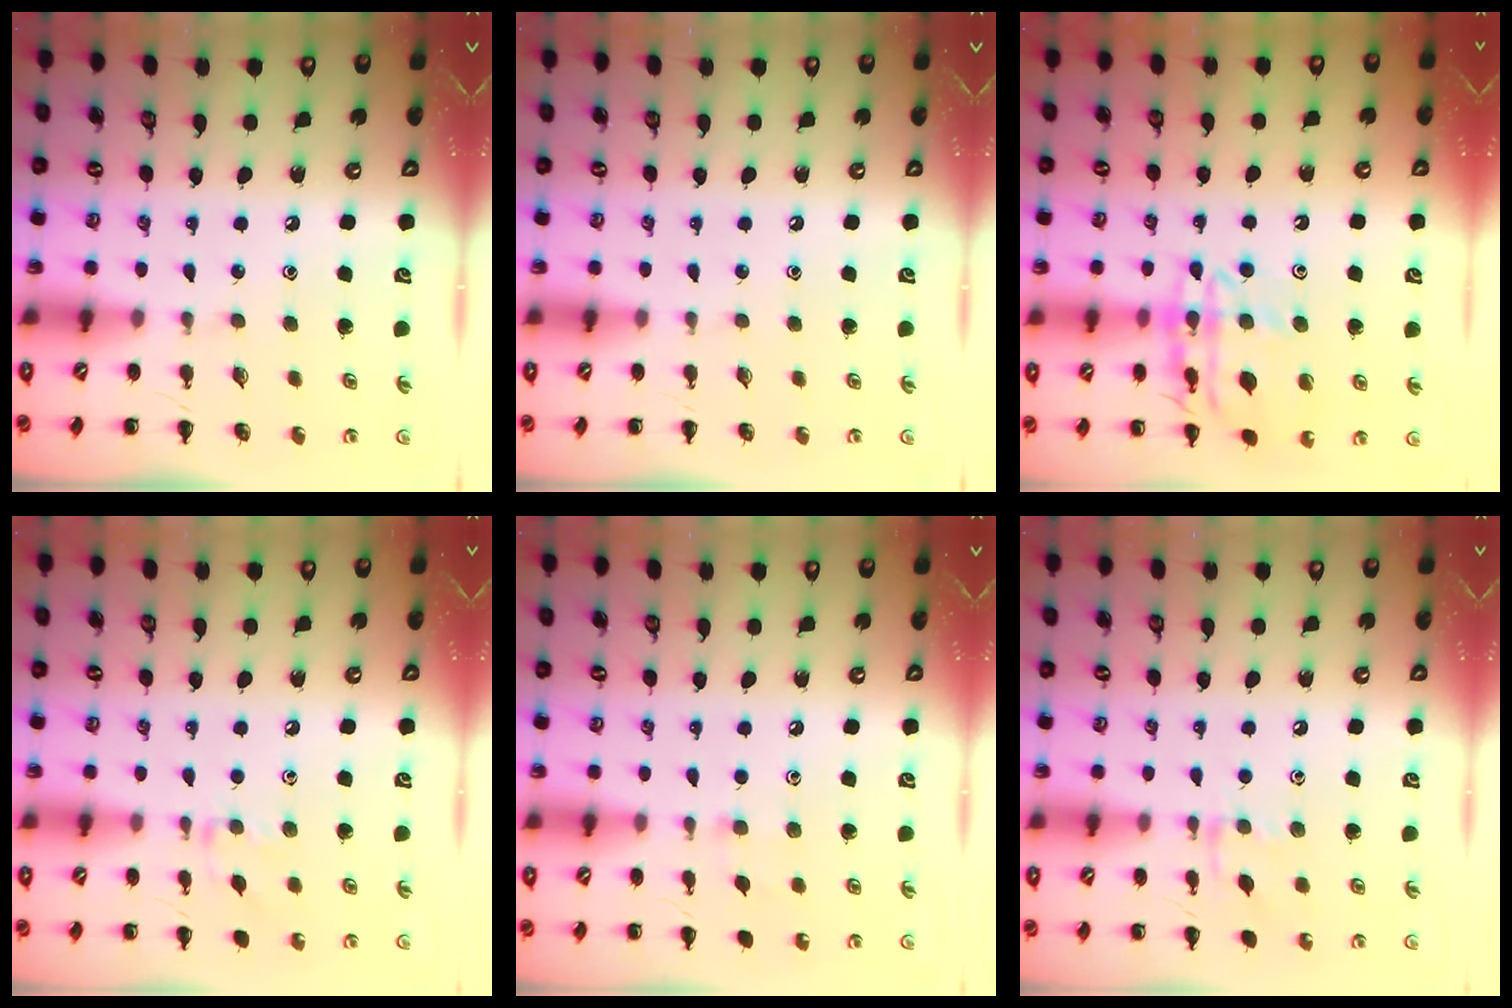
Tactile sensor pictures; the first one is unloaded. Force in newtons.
{"total": 0.0}
{"total": 15.6, "press": 15.5, "slide": 1.5}
{"total": 7.1, "press": 6.9, "slide": 1.5}
{"total": 4.7, "press": 4.3, "slide": 1.9}
{"total": 6.3, "press": 6.2, "slide": 0.9}